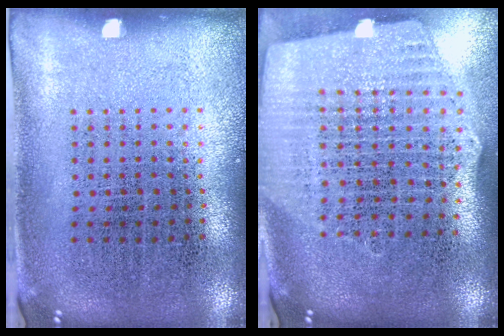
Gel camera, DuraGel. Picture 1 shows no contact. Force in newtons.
{"total": 2.6, "press": 2.2, "slide": 1.4}